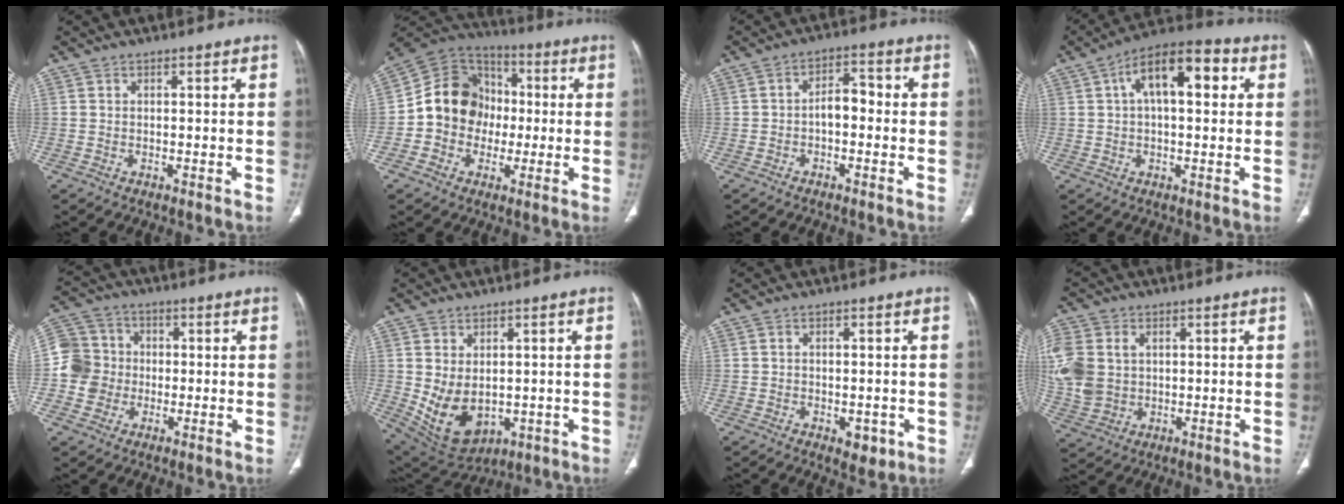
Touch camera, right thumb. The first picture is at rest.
{"total": 14.5, "force": [-1.0, 12.7, 7.0], "torque": [-0.085, 0.032, -0.027]}
{"total": 4.8, "force": [-0.9, 2.9, 3.7], "torque": [-0.046, 0.026, -0.022]}
{"total": 13.4, "force": [3.6, 6.3, 11.3], "torque": [-0.167, 0.030, 0.050]}
{"total": 9.1, "force": [-1.0, 8.7, 2.5], "torque": [-0.027, 0.024, -0.025]}
{"total": 10.9, "force": [-0.7, 7.4, 7.9], "torque": [-0.125, -0.009, 0.023]}
{"total": 3.6, "force": [-1.2, 2.3, 2.5], "torque": [-0.018, -0.001, -0.007]}
{"total": 14.0, "force": [2.0, 10.9, 8.6], "torque": [-0.218, 0.000, 0.049]}